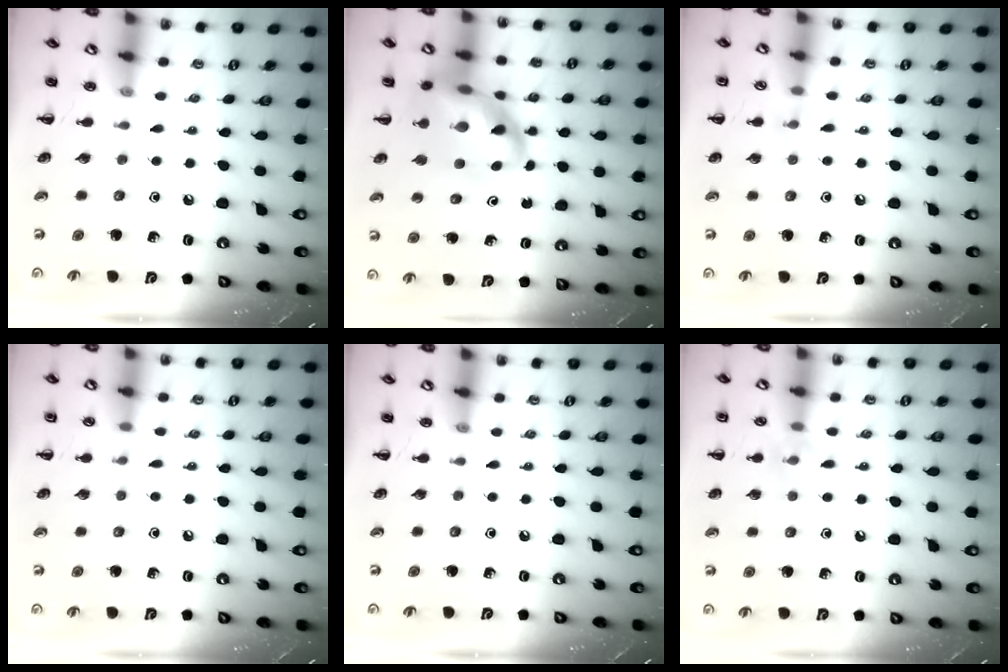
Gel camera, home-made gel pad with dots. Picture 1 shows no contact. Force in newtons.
{"total": 15.2, "press": 14.7, "slide": 3.8}
{"total": 5.1, "press": 4.8, "slide": 1.7}
{"total": 3.4, "press": 3.2, "slide": 1.1}
{"total": 0.0}
{"total": 6.8, "press": 6.6, "slide": 1.6}